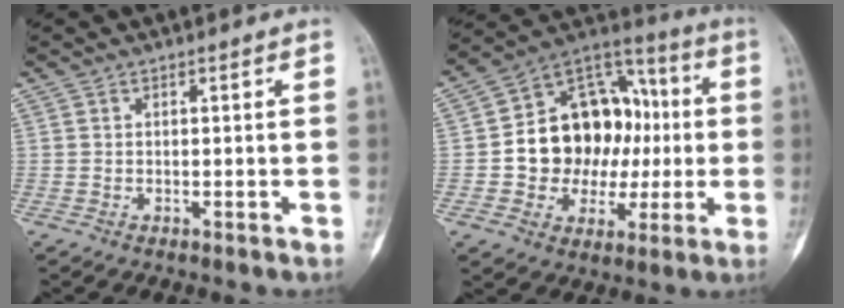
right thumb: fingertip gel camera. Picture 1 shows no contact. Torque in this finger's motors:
{"motor_torque": [1.82, 2.08, 0.64, -0.44, 0.13]}